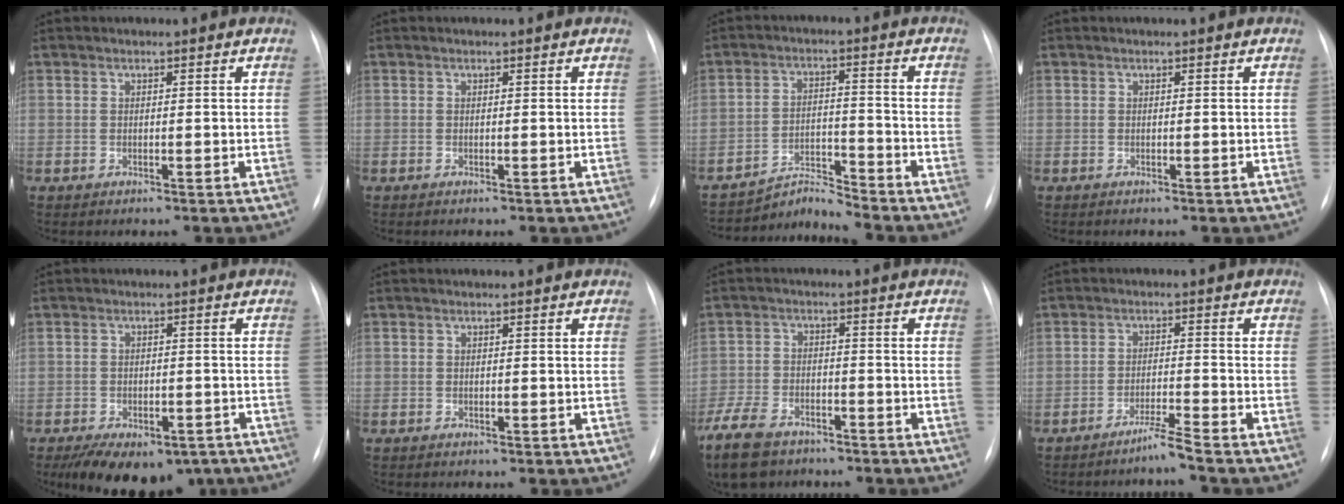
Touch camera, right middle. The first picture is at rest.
{"total": 0.0}
{"total": 5.2, "force": [-4.8, -1.4, -1.5], "torque": [0.020, 0.002, -0.081]}
{"total": 0.0}
{"total": 13.7, "force": [-9.5, 7.2, 6.8], "torque": [-0.121, -0.002, -0.125]}
{"total": 0.0}
{"total": 12.7, "force": [-9.1, 6.5, 5.9], "torque": [-0.149, -0.015, -0.154]}
{"total": 3.3, "force": [-2.9, -1.1, 1.2], "torque": [-0.023, -0.011, -0.058]}